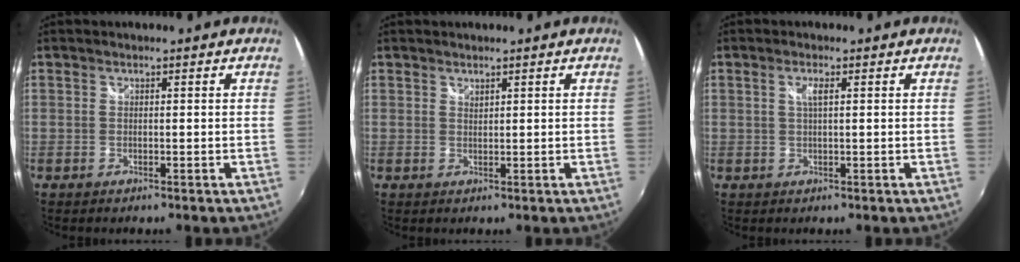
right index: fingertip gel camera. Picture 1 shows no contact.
{"total": 0.8, "force": [0.8, 0.2, 0.1], "torque": [-0.001, 0.000, 0.014]}
{"total": 1.8, "force": [0.6, 0.2, 1.7], "torque": [-0.032, 0.001, 0.009]}